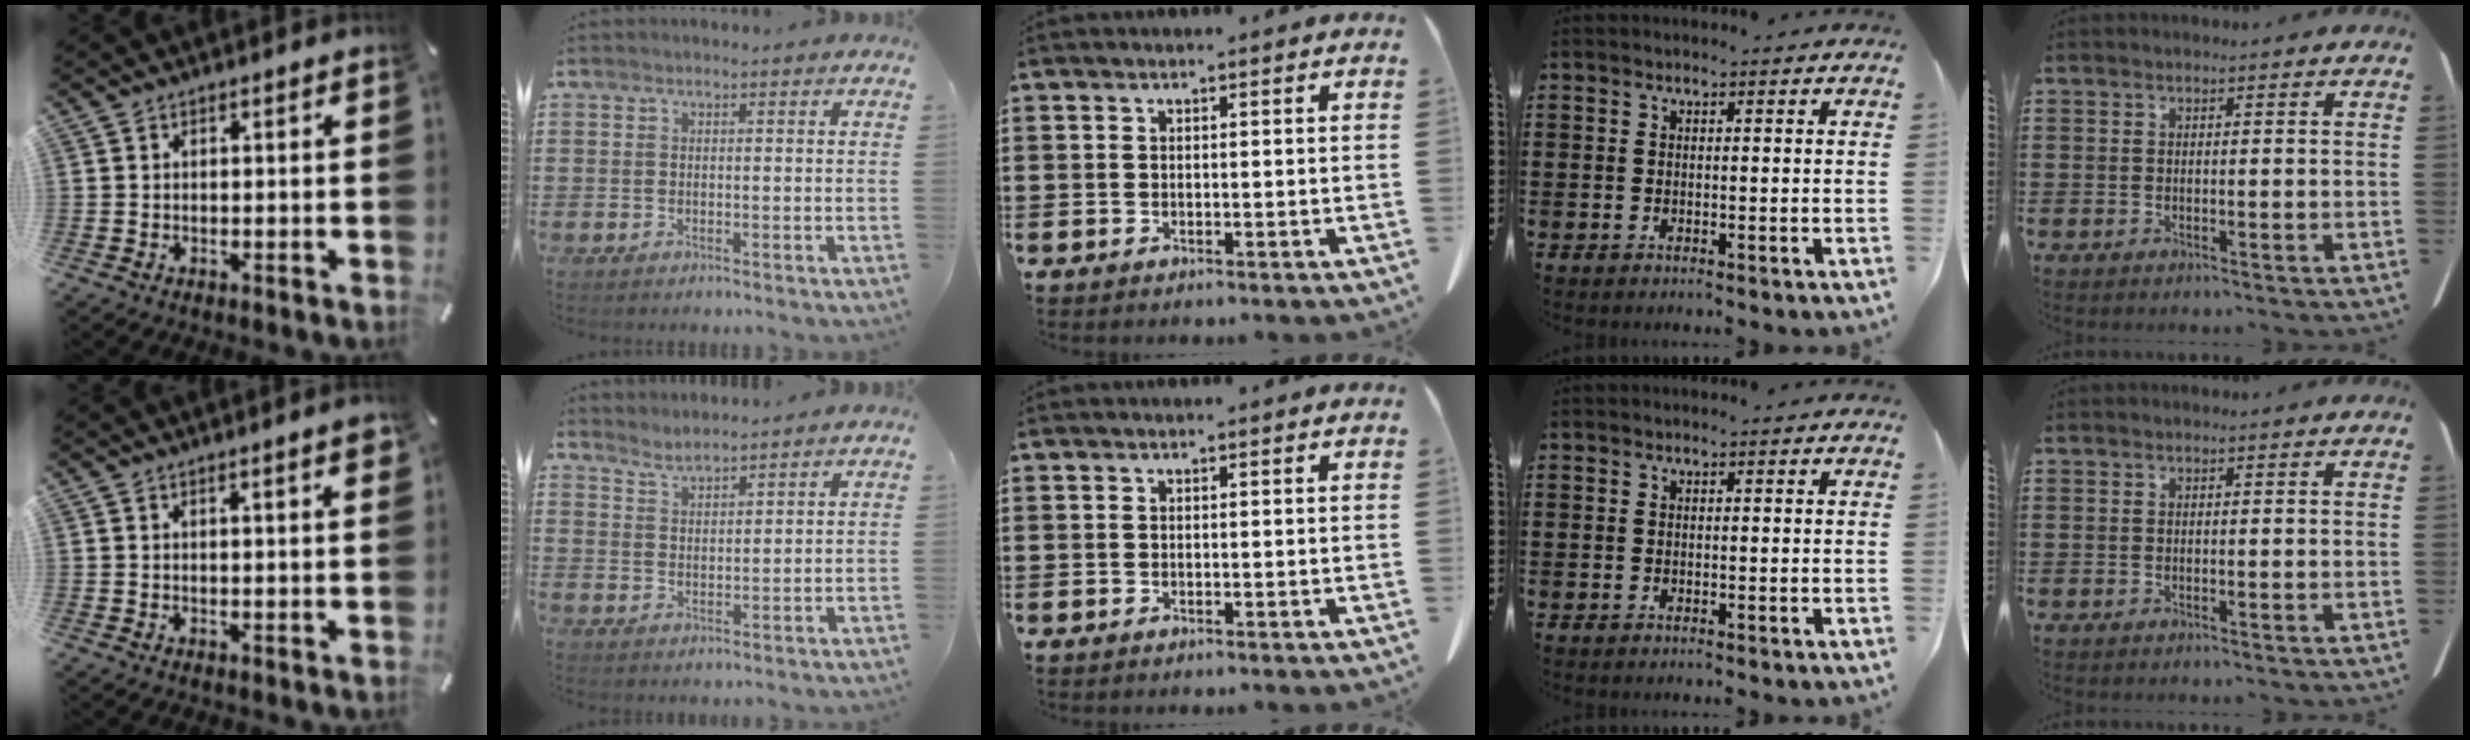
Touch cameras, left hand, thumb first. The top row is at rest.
{"thumb": {"total": 2.7, "force": [1.2, 0.3, 2.3], "torque": [-0.038, -0.003, 0.019]}, "index": {"total": 3.0, "force": [3.0, 0.0, -0.1], "torque": [-0.006, -0.009, 0.057]}}